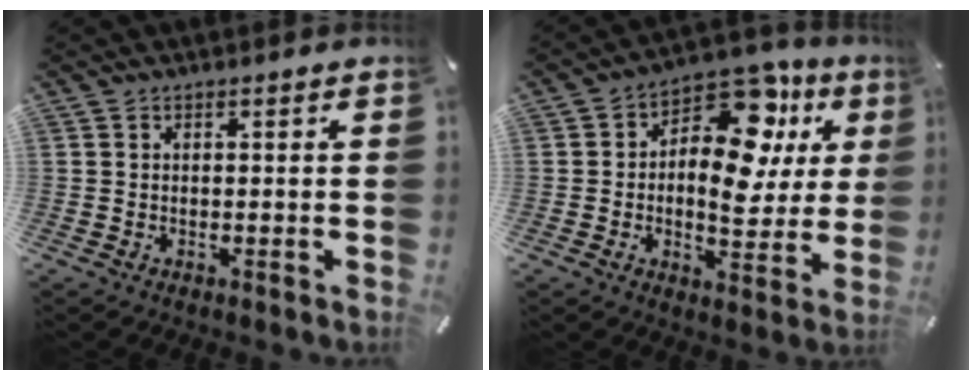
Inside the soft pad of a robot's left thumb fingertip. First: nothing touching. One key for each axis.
{"total": 15.9, "fx": 5.5, "fy": 9.2, "fz": 11.8, "tx": -0.166, "ty": -0.049, "tz": 0.092}